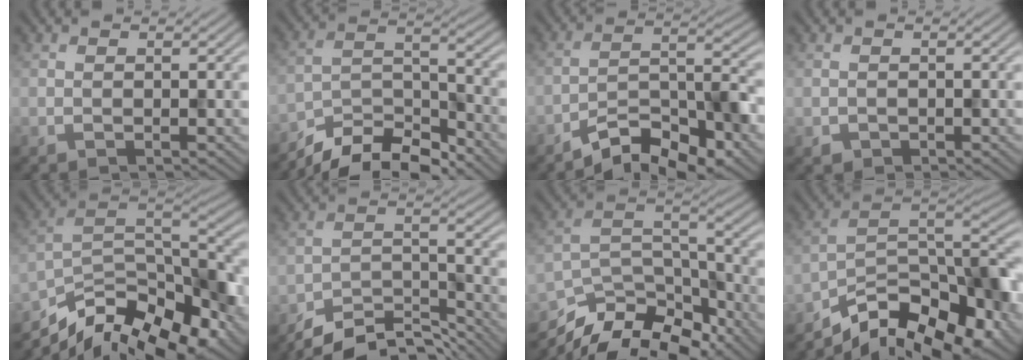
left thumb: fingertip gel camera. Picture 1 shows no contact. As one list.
[{"total": 9.7, "force": [-8.5, 2.6, 4.0], "torque": [-0.067, 0.005, -0.164]}, {"total": 8.4, "force": [-6.2, 2.5, 5.2], "torque": [-0.078, 0.009, -0.117]}, {"total": 0.8, "force": [-0.4, 0.7, 0.1], "torque": [-0.001, -0.006, -0.008]}, {"total": 15.2, "force": [-10.5, 6.0, 9.2], "torque": [-0.182, -0.014, -0.173]}, {"total": 8.1, "force": [-7.1, 2.1, 3.2], "torque": [-0.057, 0.001, -0.130]}, {"total": 14.2, "force": [-11.7, 4.8, 6.5], "torque": [-0.134, -0.004, -0.195]}, {"total": 13.6, "force": [-9.2, 5.4, 8.4], "torque": [-0.140, -0.005, -0.164]}]